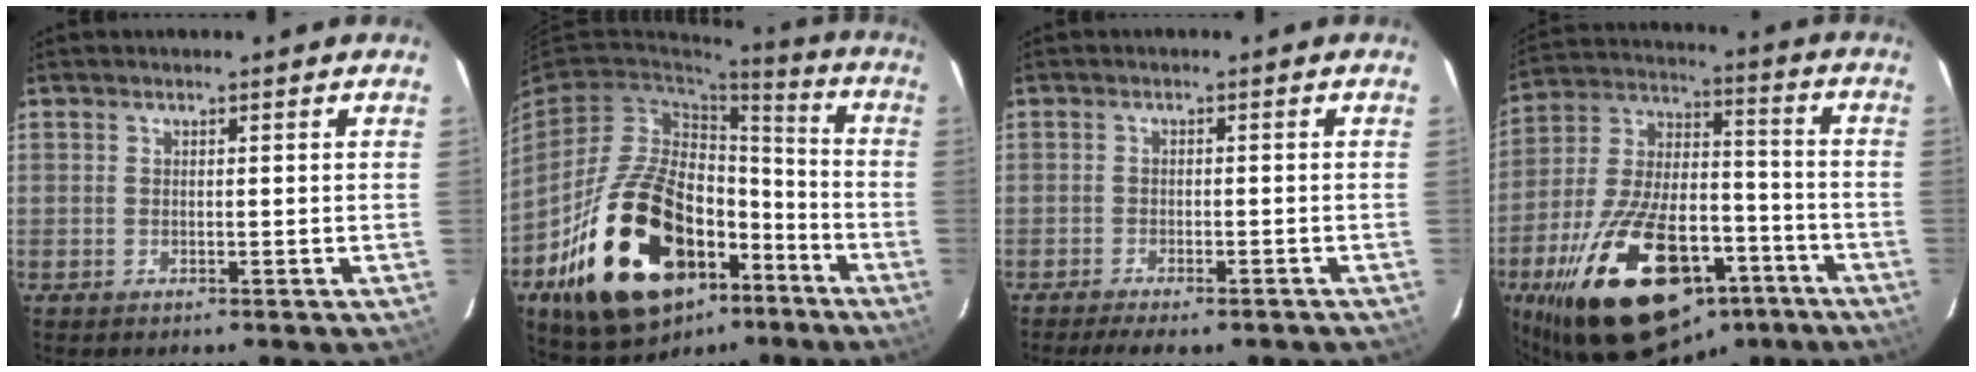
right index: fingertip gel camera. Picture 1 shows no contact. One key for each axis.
{"total": 27.9, "fx": -13.1, "fy": 15.7, "fz": 19.1, "tx": -0.359, "ty": 0.007, "tz": -0.195}
{"total": 7.9, "fx": -6.4, "fy": 2.1, "fz": 4.0, "tx": -0.090, "ty": -0.019, "tz": -0.090}
{"total": 29.3, "fx": -16.5, "fy": 14.5, "fz": 19.4, "tx": -0.356, "ty": 0.005, "tz": -0.245}